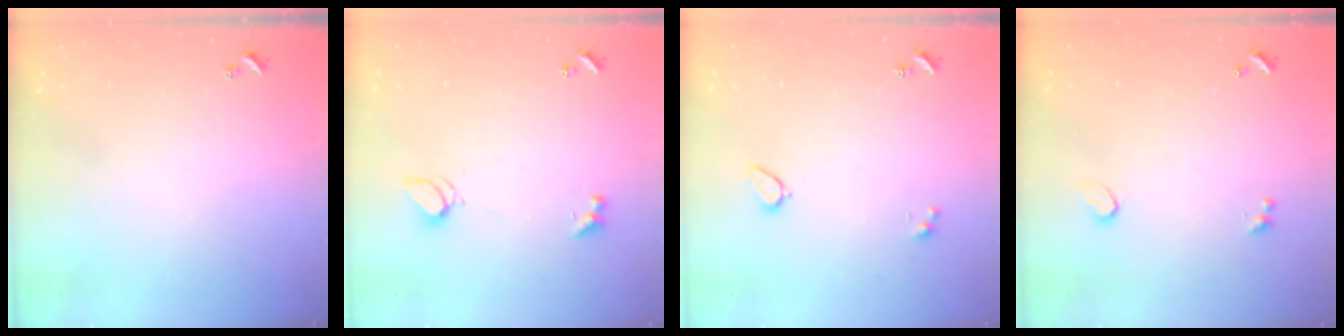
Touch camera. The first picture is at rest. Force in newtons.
{"total": 2.5, "press": 2.5, "slide": 0.6}
{"total": 2.0, "press": 1.9, "slide": 0.6}
{"total": 1.0, "press": 0.7, "slide": 0.7}